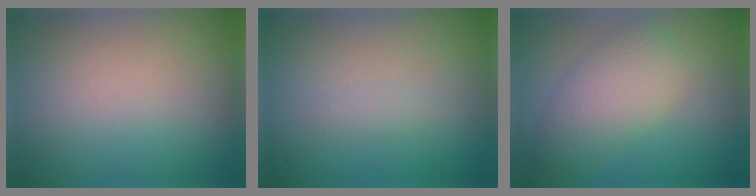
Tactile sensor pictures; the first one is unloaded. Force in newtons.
{"total": 0.8, "press": 0.8, "slide": 0.1}
{"total": 5.1, "press": 5.1, "slide": 0.1}